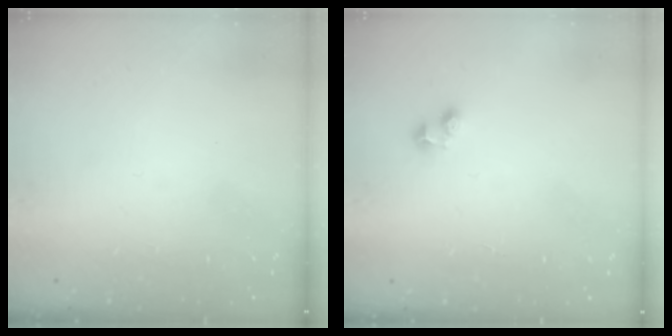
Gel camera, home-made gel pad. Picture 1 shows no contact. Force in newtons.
{"total": 3.7, "press": 3.6, "slide": 1.1}